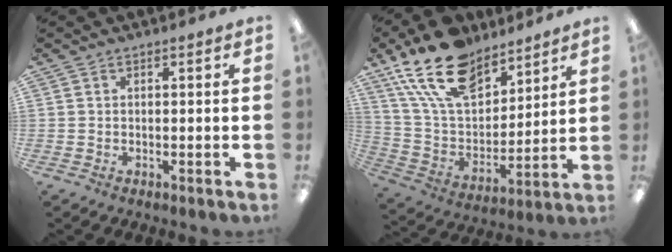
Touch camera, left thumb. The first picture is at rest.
{"total": 19.8, "force": [13.5, 10.6, 10.0], "torque": [-0.196, -0.064, 0.248]}